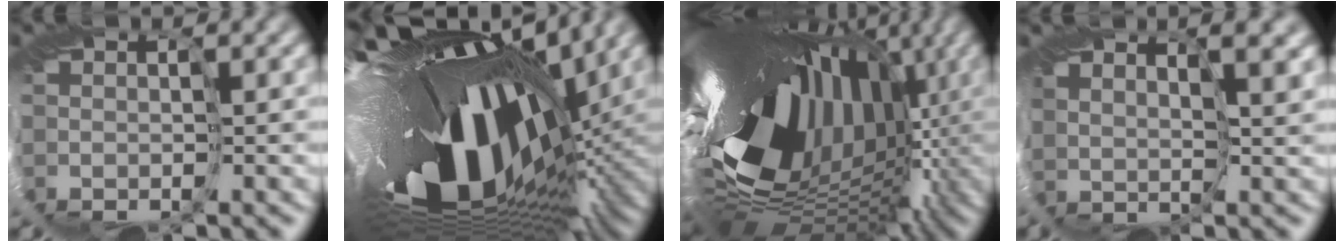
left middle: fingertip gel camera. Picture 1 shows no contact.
{"total": 18.7, "force": [1.0, 9.1, 16.3], "torque": [-0.290, -0.058, 0.019]}
{"total": 18.7, "force": [1.4, 11.7, 14.6], "torque": [-0.241, -0.041, 0.024]}
{"total": 4.6, "force": [4.1, 1.1, 1.9], "torque": [-0.038, 0.006, 0.079]}